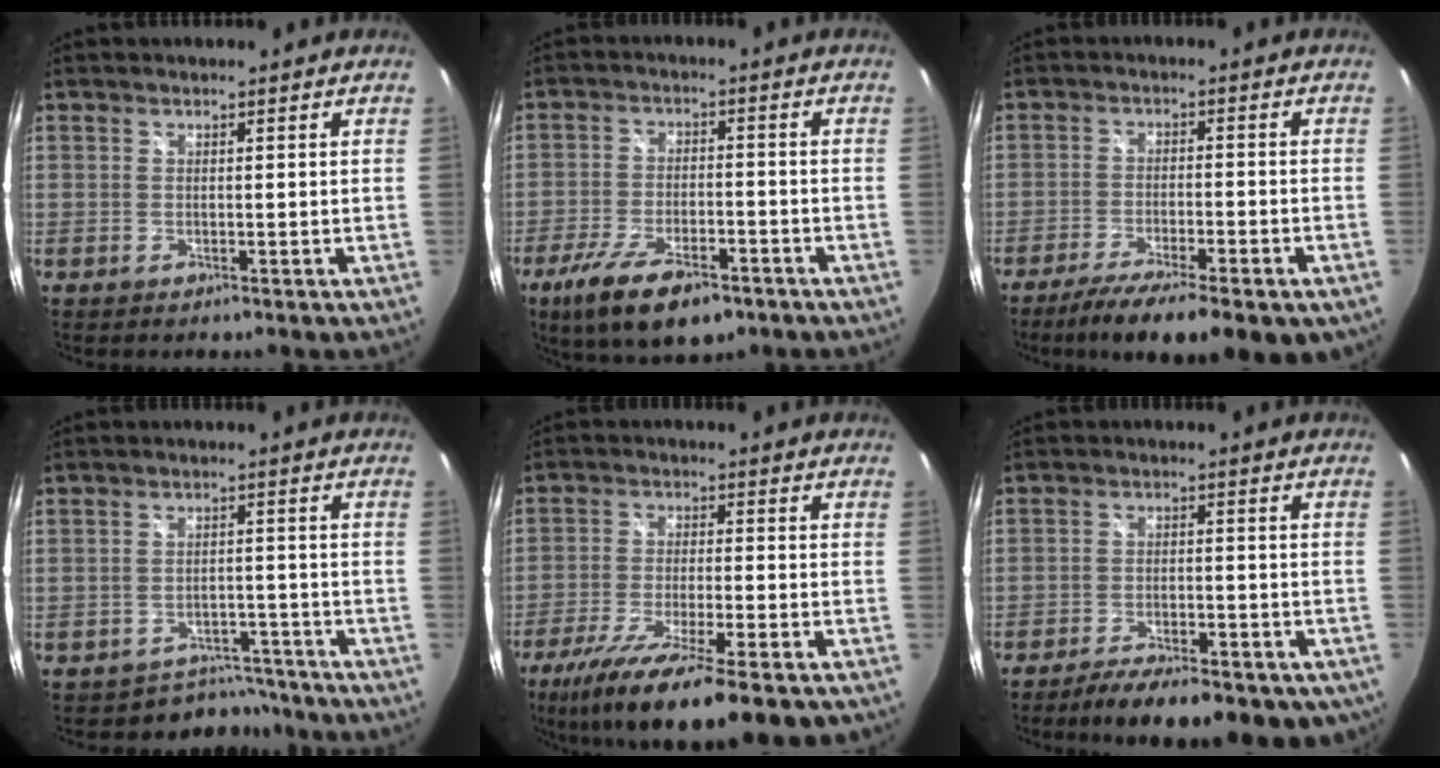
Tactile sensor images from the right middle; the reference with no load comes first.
{"total": 13.0, "force": [-8.1, 4.8, 9.0], "torque": [-0.193, -0.034, -0.140]}
{"total": 15.3, "force": [-10.3, 4.3, 10.5], "torque": [-0.189, -0.043, -0.153]}
{"total": 6.2, "force": [-5.2, 3.2, -0.4], "torque": [0.008, 0.020, -0.069]}
{"total": 18.0, "force": [-12.0, 3.9, 12.9], "torque": [-0.245, -0.058, -0.198]}
{"total": 16.1, "force": [-11.0, 6.1, 10.0], "torque": [-0.175, -0.032, -0.150]}